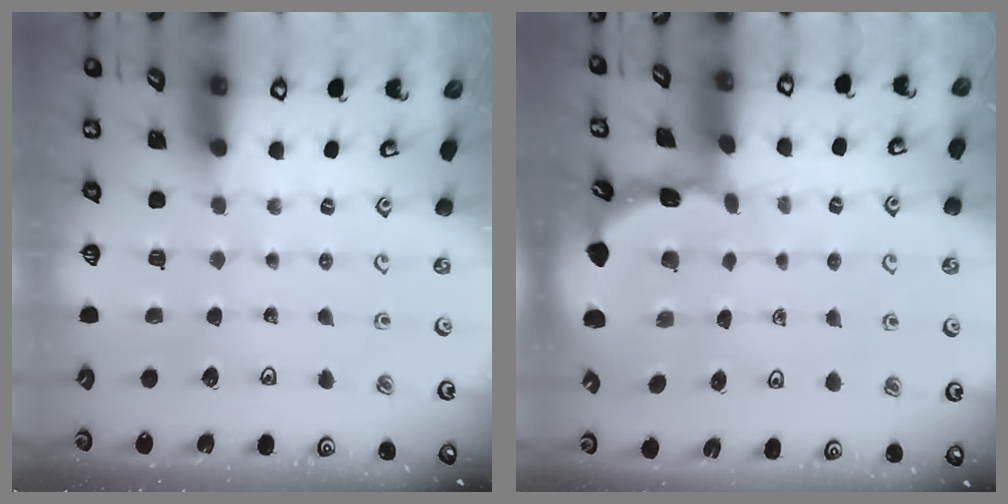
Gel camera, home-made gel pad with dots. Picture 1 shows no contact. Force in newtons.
{"total": 1.8, "press": 1.8, "slide": 0.1}